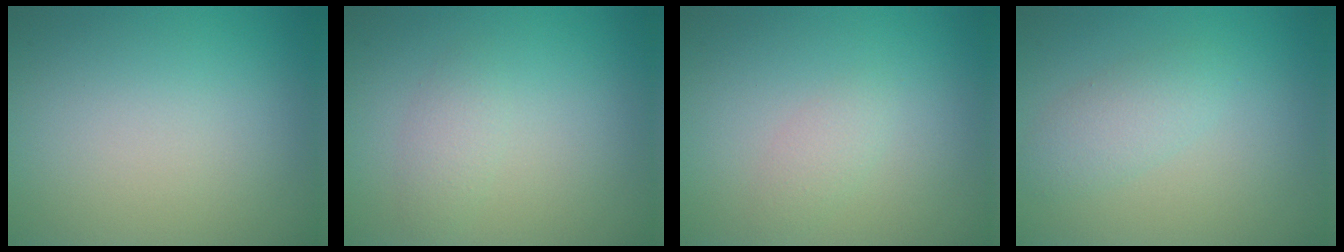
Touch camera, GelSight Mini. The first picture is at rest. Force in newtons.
{"total": 1.5, "press": 1.5, "slide": 0.1}
{"total": 1.3, "press": 1.3, "slide": 0.1}
{"total": 2.2, "press": 2.2, "slide": 0.1}